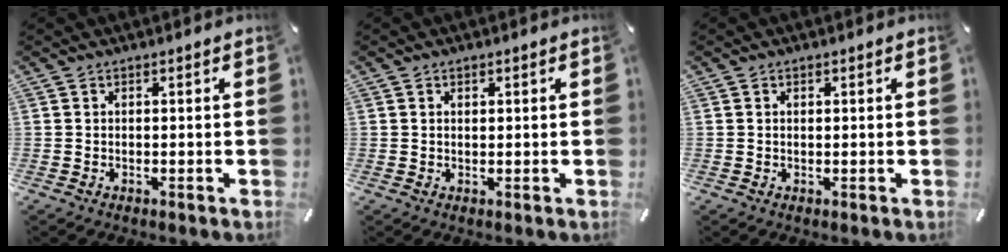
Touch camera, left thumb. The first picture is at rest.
{"total": 0.8, "force": [0.2, 0.6, 0.5], "torque": [-0.012, 0.004, 0.004]}
{"total": 0.6, "force": [0.1, 0.4, 0.4], "torque": [-0.009, 0.001, 0.001]}